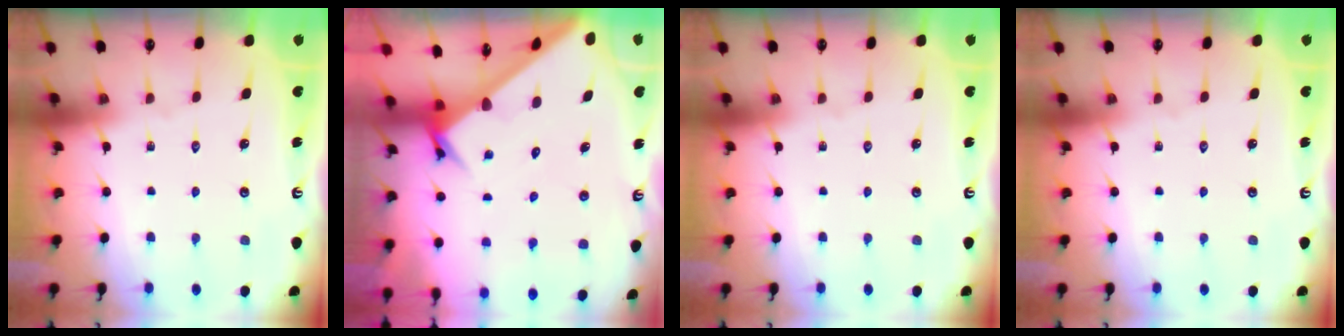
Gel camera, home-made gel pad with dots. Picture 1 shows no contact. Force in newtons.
{"total": 3.2, "press": 3.1, "slide": 0.2}
{"total": 0.0}
{"total": 0.0}